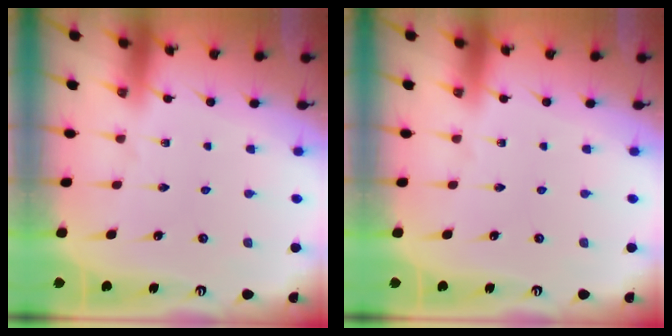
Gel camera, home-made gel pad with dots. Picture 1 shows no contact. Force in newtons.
{"total": 0.0}